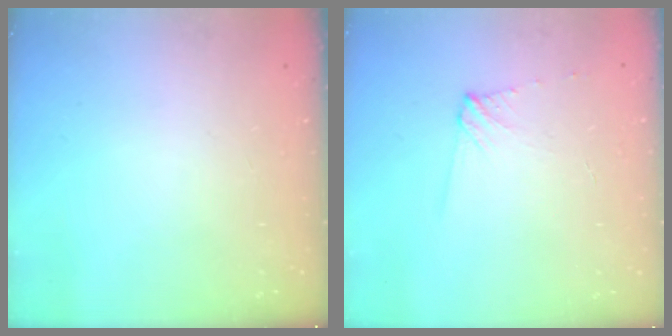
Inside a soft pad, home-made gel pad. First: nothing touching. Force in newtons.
{"total": 4.6, "press": 4.5, "slide": 0.6}